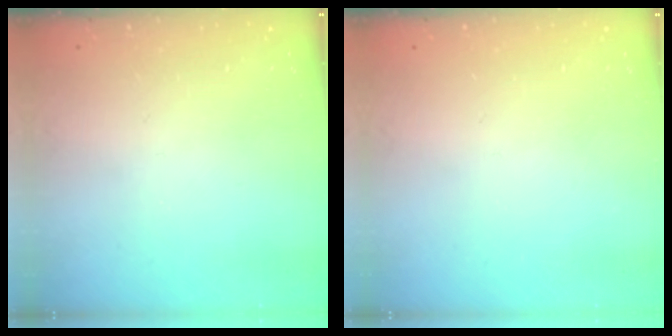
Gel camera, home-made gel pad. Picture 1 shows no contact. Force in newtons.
{"total": 0.0}